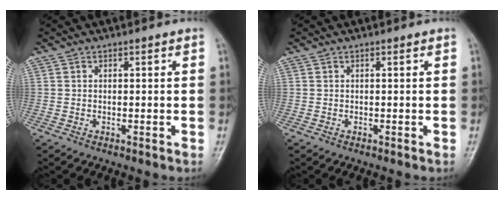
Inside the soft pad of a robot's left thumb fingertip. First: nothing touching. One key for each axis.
{"total": 0.0}